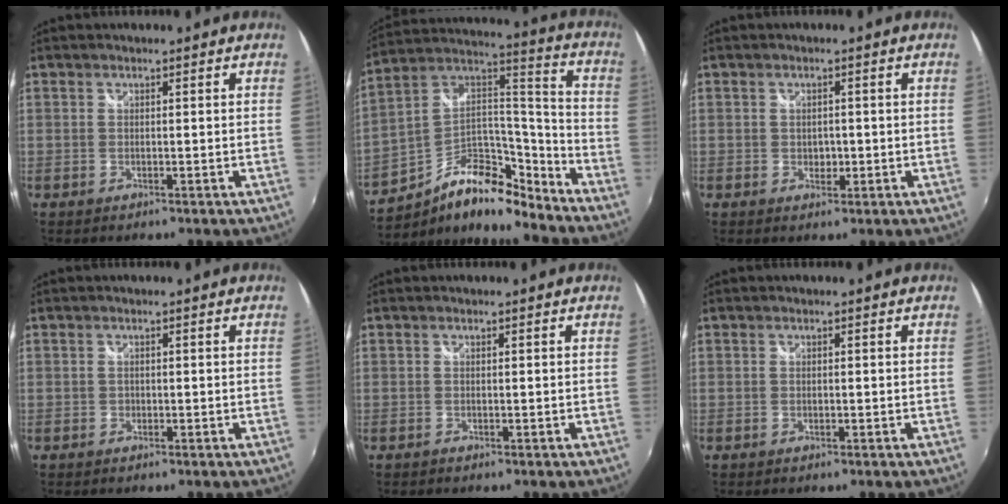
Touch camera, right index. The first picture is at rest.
{"total": 18.2, "force": [-12.1, 9.1, 10.1], "torque": [-0.203, 0.039, -0.199]}
{"total": 2.0, "force": [-0.3, 1.7, 0.9], "torque": [-0.013, -0.001, -0.004]}
{"total": 0.7, "force": [-0.3, 0.7, 0.1], "torque": [-0.001, -0.003, -0.005]}
{"total": 0.0}
{"total": 0.0}